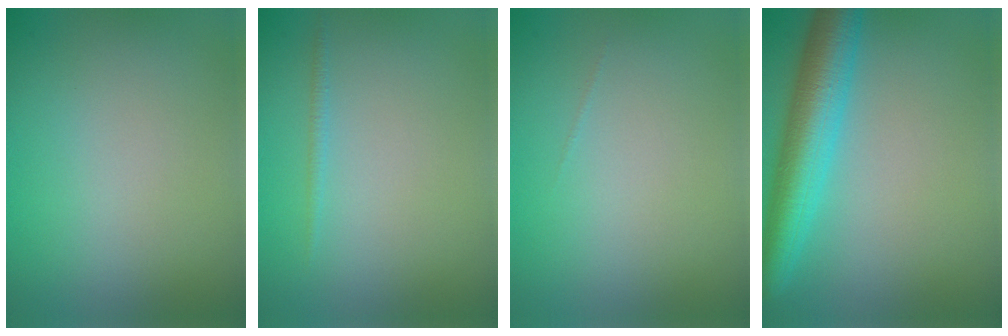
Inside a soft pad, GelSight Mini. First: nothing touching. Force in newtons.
{"total": 0.6, "press": 0.6, "slide": 0.1}
{"total": 0.0}
{"total": 6.5, "press": 6.5, "slide": 0.3}